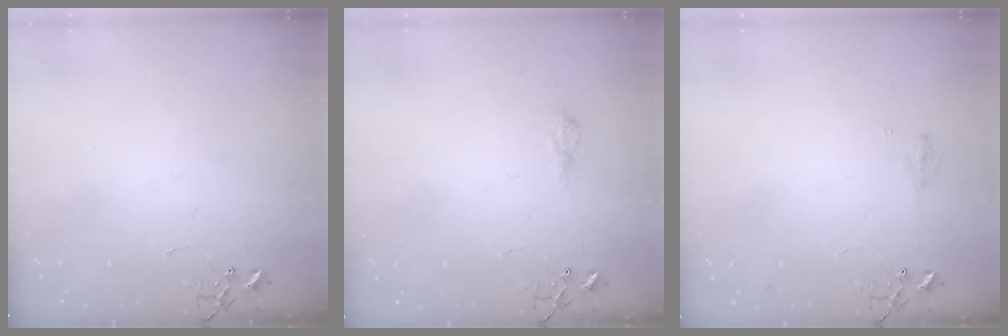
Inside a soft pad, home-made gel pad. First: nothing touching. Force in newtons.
{"total": 6.5, "press": 6.5, "slide": 0.9}
{"total": 5.8, "press": 5.7, "slide": 0.7}